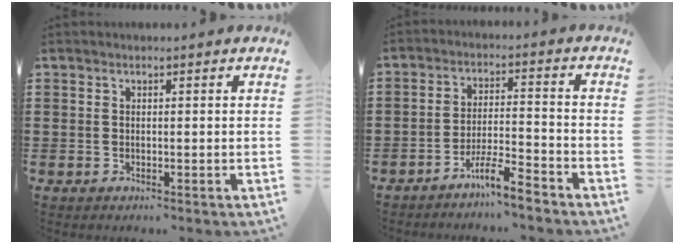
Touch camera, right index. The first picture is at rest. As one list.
[{"total": 6.1, "force": [-5.2, 0.2, 3.3], "torque": [-0.069, -0.005, -0.098]}]